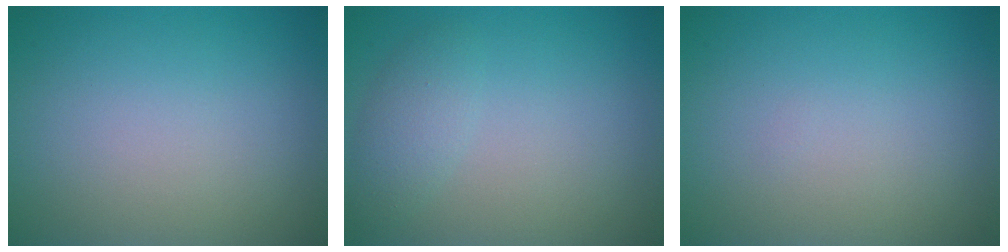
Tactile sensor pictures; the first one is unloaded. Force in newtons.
{"total": 1.9, "press": 1.9, "slide": 0.1}
{"total": 0.0}